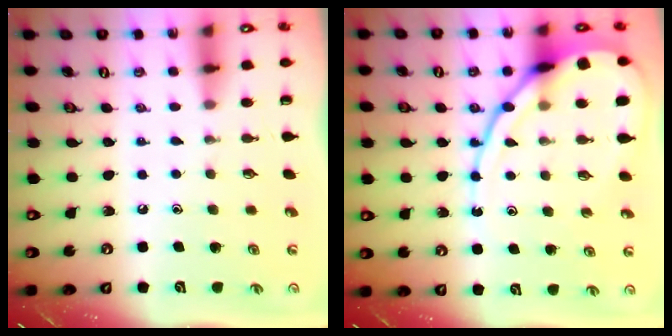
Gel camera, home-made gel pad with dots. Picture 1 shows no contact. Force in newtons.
{"total": 13.5, "press": 13.4, "slide": 1.2}